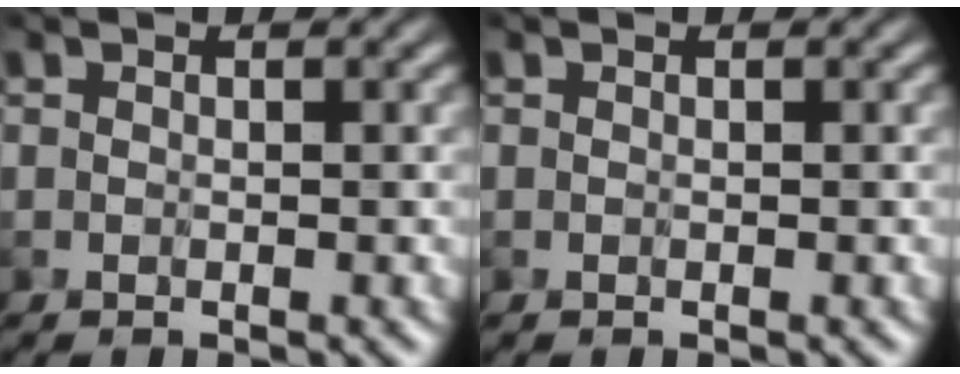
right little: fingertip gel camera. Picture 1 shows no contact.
{"total": 0.0}